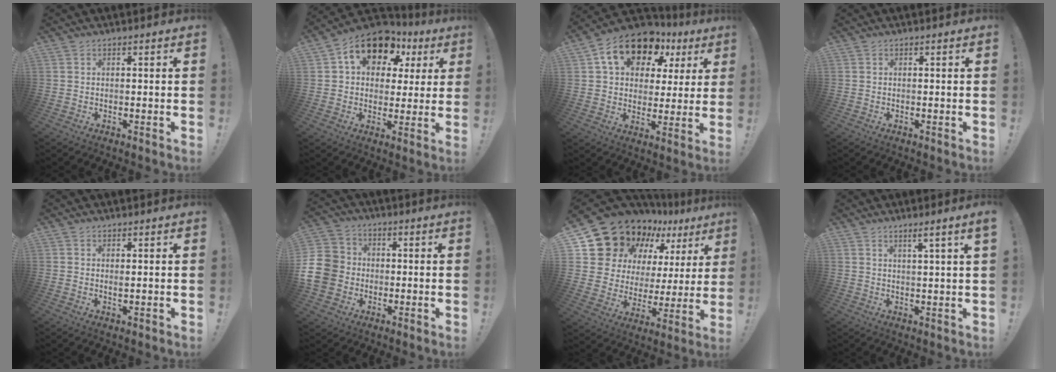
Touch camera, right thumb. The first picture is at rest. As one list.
[{"total": 15.0, "force": [7.9, 9.7, 8.3], "torque": [-0.127, -0.041, 0.142]}, {"total": 16.8, "force": [9.2, 10.6, 9.3], "torque": [-0.151, -0.043, 0.165]}, {"total": 0.0}, {"total": 0.9, "force": [0.5, 0.4, 0.6], "torque": [0.001, -0.006, 0.006]}, {"total": 12.8, "force": [-1.8, 11.2, 5.9], "torque": [-0.119, 0.024, -0.026]}, {"total": 16.7, "force": [13.0, 8.8, 5.7], "torque": [-0.098, -0.107, 0.256]}, {"total": 3.6, "force": [2.2, -0.8, 2.8], "torque": [-0.039, -0.010, 0.031]}]